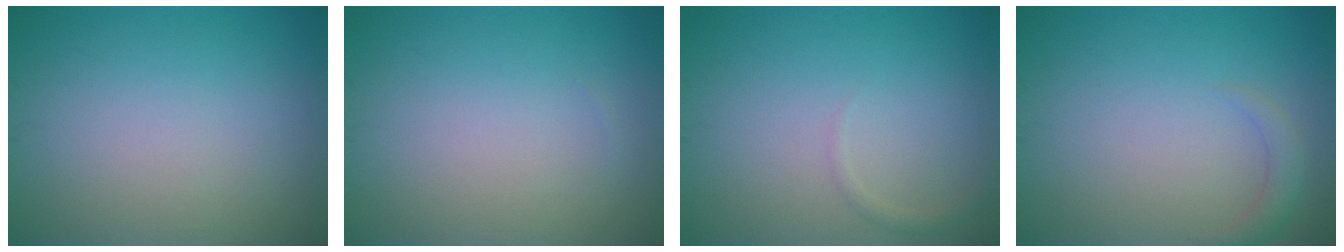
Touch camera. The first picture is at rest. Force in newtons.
{"total": 0.0}
{"total": 0.8, "press": 0.8, "slide": 0.1}
{"total": 1.5, "press": 1.4, "slide": 0.2}